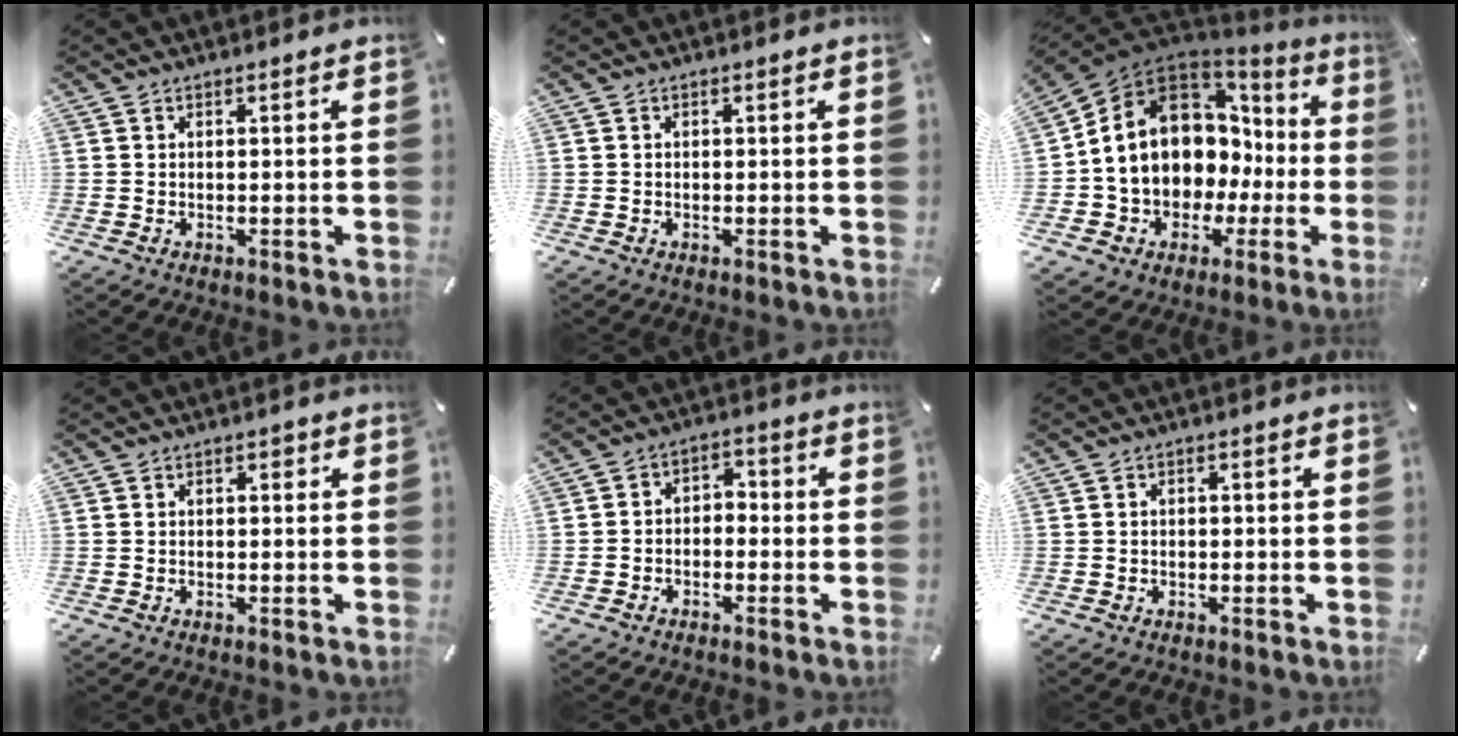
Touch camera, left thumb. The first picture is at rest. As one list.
[{"total": 0.0}, {"total": 14.3, "force": [2.8, 11.3, 8.3], "torque": [-0.174, -0.033, 0.052]}, {"total": 0.9, "force": [0.2, 0.8, 0.5], "torque": [-0.002, 0.004, -0.001]}, {"total": 4.1, "force": [-3.0, 2.7, 1.0], "torque": [-0.016, 0.018, -0.061]}, {"total": 0.8, "force": [-0.4, 0.6, 0.4], "torque": [-0.008, 0.003, -0.010]}]